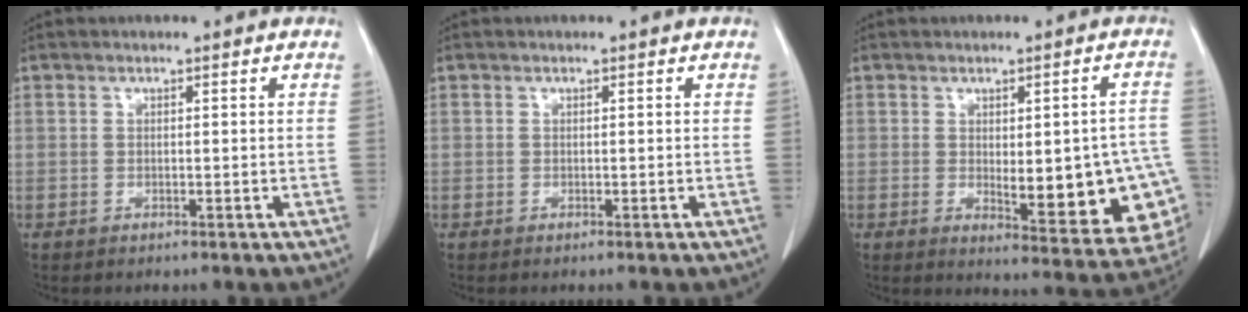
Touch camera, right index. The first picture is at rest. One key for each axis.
{"total": 0.0}
{"total": 15.5, "fx": -2.7, "fy": 4.9, "fz": 14.5, "tx": -0.117, "ty": 0.010, "tz": -0.014}